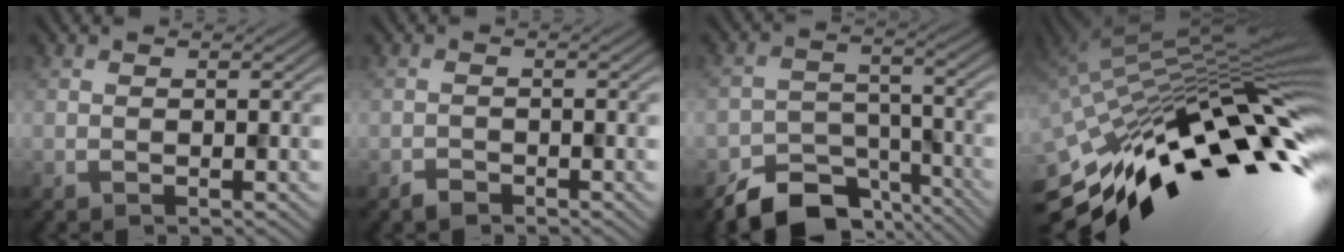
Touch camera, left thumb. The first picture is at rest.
{"total": 1.2, "force": [-1.1, 0.5, 0.3], "torque": [-0.005, -0.001, -0.022]}
{"total": 8.9, "force": [-6.7, 4.5, 3.7], "torque": [-0.062, -0.018, -0.115]}
{"total": 17.4, "force": [-4.3, 5.9, 15.8], "torque": [-0.278, -0.003, -0.094]}